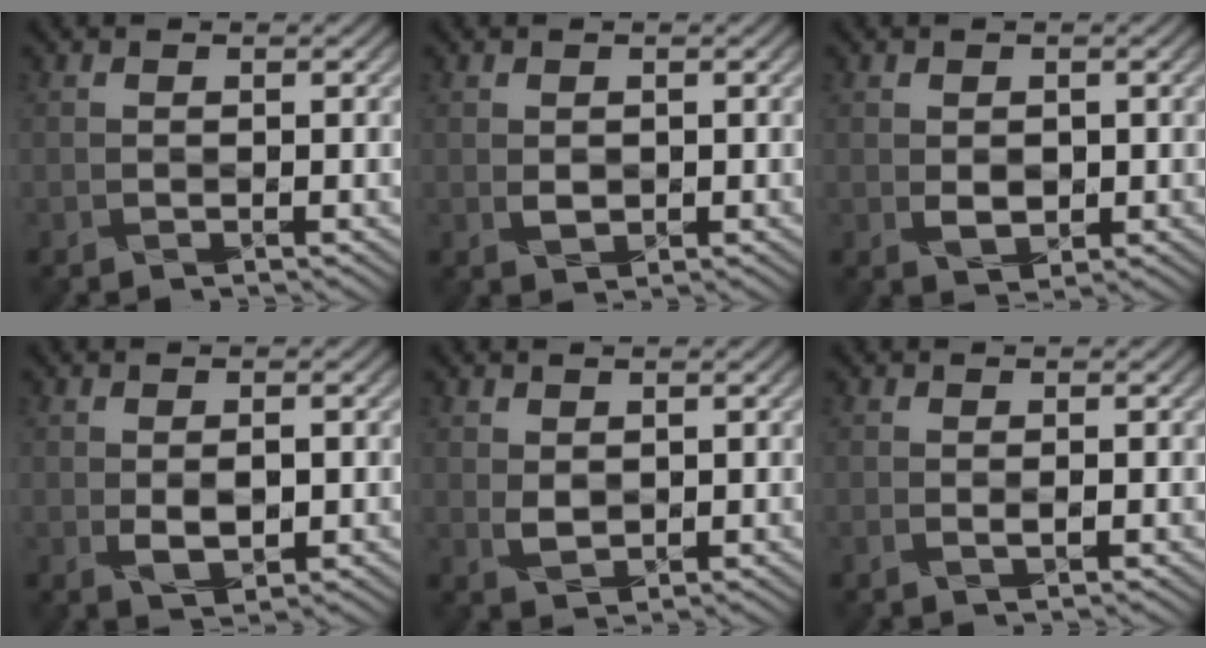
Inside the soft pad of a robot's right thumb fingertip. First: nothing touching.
{"total": 1.0, "force": [0.2, 0.8, 0.6], "torque": [-0.011, -0.003, 0.013]}
{"total": 1.8, "force": [0.2, 1.4, 1.1], "torque": [-0.022, -0.006, 0.014]}
{"total": 2.3, "force": [0.1, 1.2, 2.0], "torque": [-0.037, -0.005, 0.010]}
{"total": 1.6, "force": [1.0, 1.0, 0.7], "torque": [-0.017, -0.004, 0.026]}
{"total": 0.5, "force": [0.1, 0.1, 0.5], "torque": [-0.012, 0.003, 0.001]}